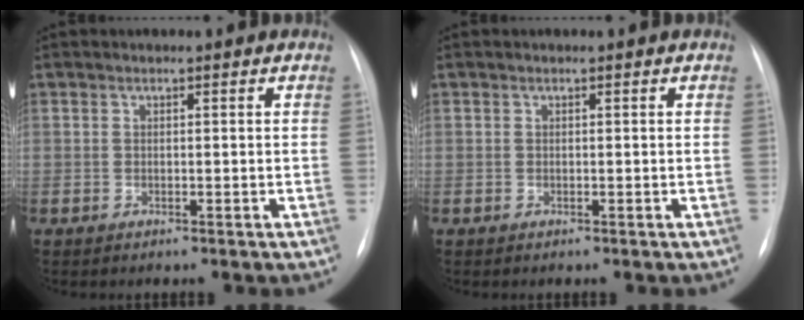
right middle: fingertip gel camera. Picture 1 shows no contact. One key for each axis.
{"total": 0.0}